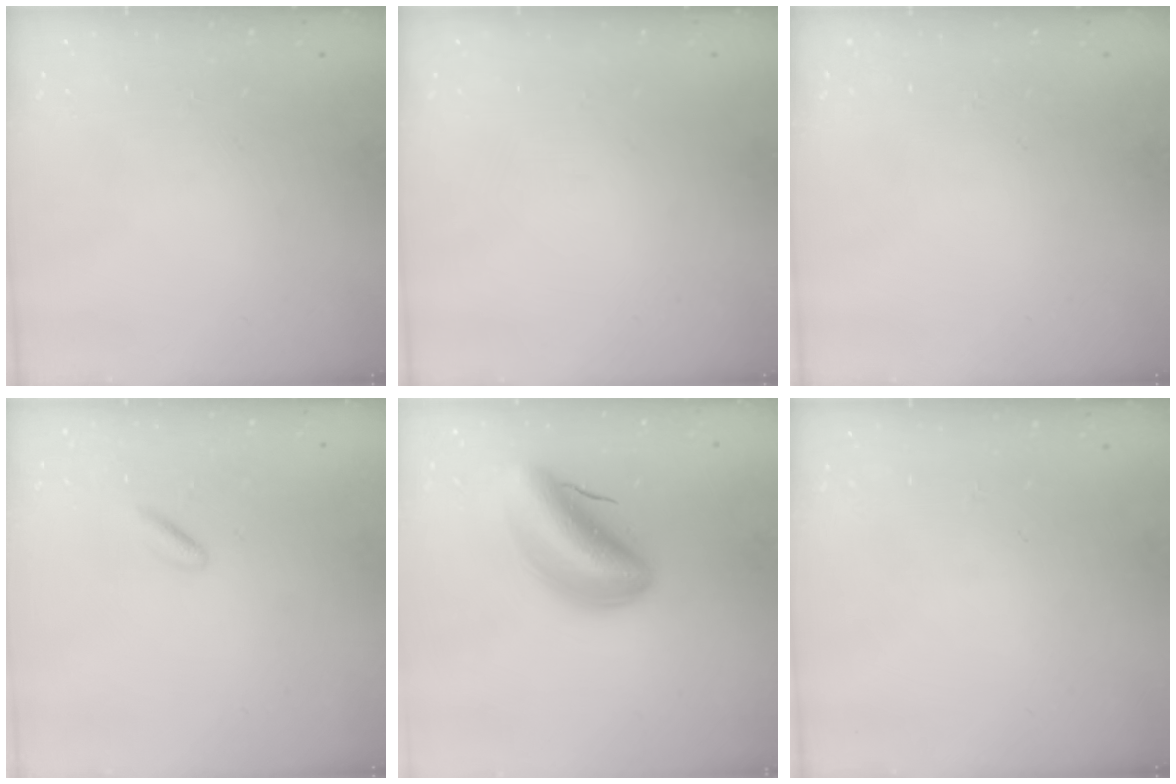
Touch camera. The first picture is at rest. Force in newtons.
{"total": 0.0}
{"total": 0.0}
{"total": 0.7, "press": 0.6, "slide": 0.4}
{"total": 12.0, "press": 11.5, "slide": 3.7}
{"total": 0.0}